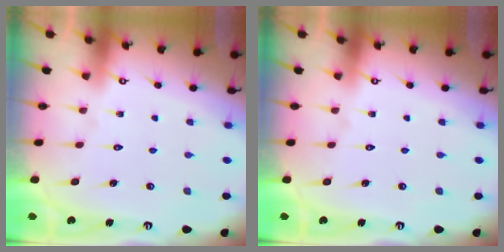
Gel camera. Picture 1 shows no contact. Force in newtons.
{"total": 0.0}